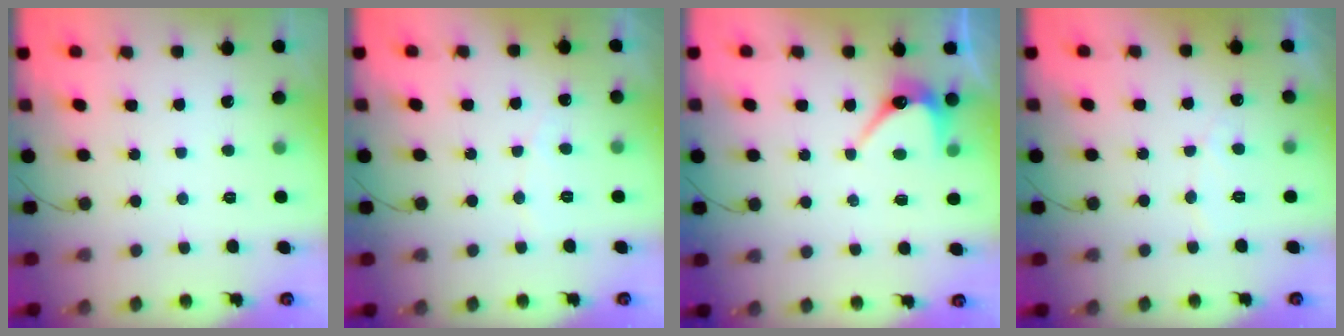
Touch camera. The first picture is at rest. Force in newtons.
{"total": 2.8, "press": 2.8, "slide": 0.2}
{"total": 4.8, "press": 4.7, "slide": 0.4}
{"total": 4.2, "press": 4.2, "slide": 0.2}